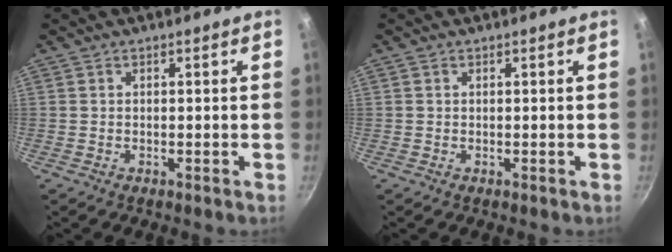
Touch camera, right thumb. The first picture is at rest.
{"total": 0.0}